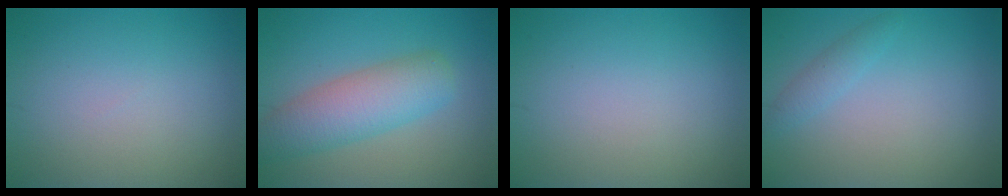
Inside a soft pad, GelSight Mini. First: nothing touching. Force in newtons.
{"total": 5.6, "press": 5.6, "slide": 0.4}
{"total": 0.0}
{"total": 1.4, "press": 1.4, "slide": 0.1}